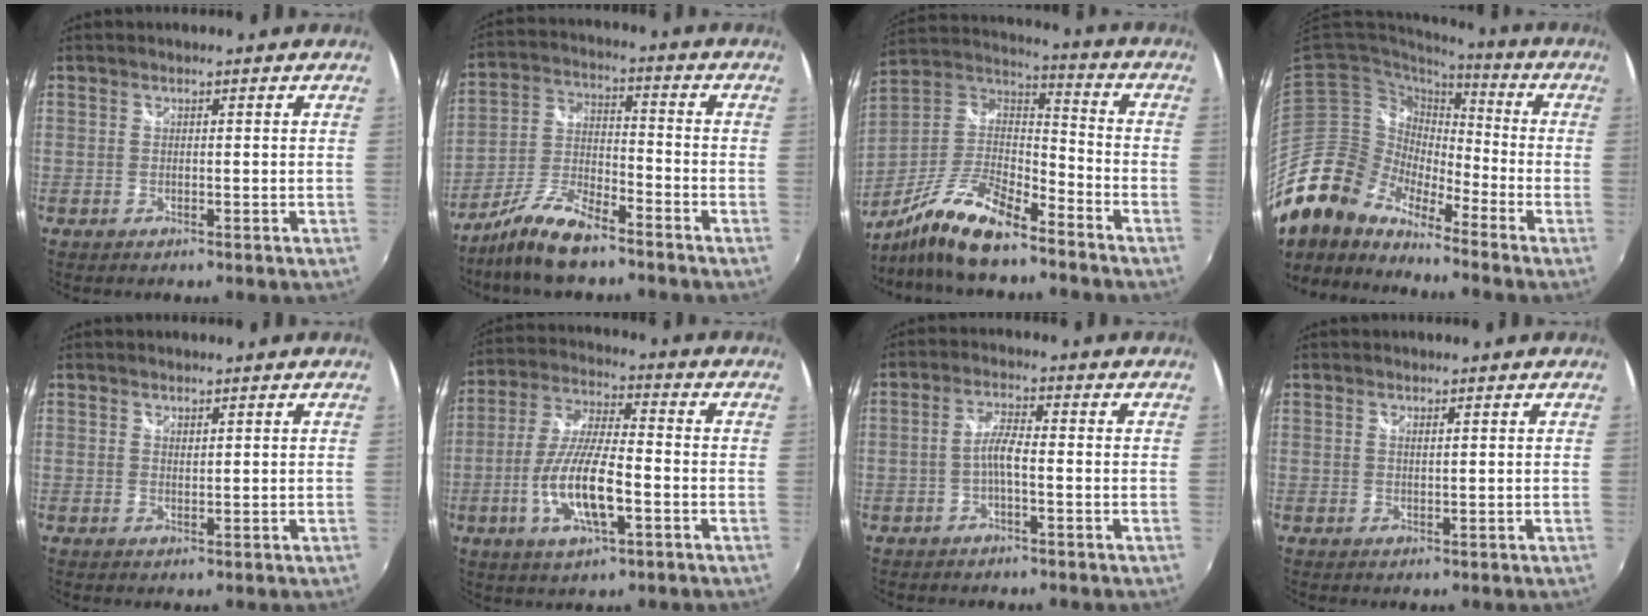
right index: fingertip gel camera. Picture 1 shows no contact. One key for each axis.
{"total": 11.2, "fx": -8.5, "fy": 3.0, "fz": 6.6, "tx": -0.144, "ty": -0.002, "tz": -0.162}
{"total": 15.5, "fx": -11.5, "fy": 3.8, "fz": 9.6, "tx": -0.215, "ty": -0.007, "tz": -0.220}
{"total": 14.4, "fx": -11.9, "fy": 6.8, "fz": 4.6, "tx": -0.089, "ty": 0.011, "tz": -0.238}
{"total": 0.9, "fx": 0.8, "fy": 0.3, "fz": 0.3, "tx": -0.002, "ty": 0.000, "tz": 0.015}
{"total": 13.1, "fx": -4.1, "fy": 3.7, "fz": 11.8, "tx": -0.243, "ty": -0.008, "tz": -0.075}
{"total": 3.4, "fx": -1.3, "fy": 0.4, "fz": 3.1, "tx": -0.067, "ty": 0.008, "tz": -0.025}
{"total": 0.7, "fx": 0.5, "fy": 0.0, "fz": 0.5, "tx": -0.009, "ty": 0.001, "tz": 0.009}